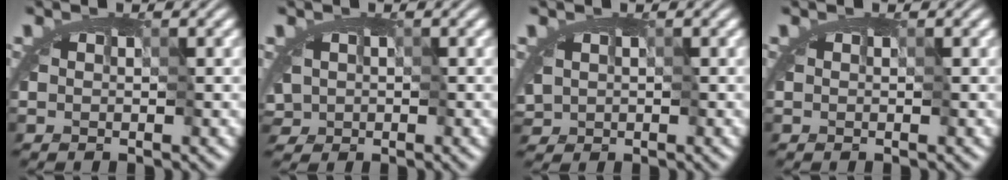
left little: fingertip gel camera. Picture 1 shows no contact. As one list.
[{"total": 2.1, "force": [-0.3, 1.7, 1.1], "torque": [-0.019, 0.008, -0.002]}, {"total": 1.5, "force": [0.2, 1.2, 0.9], "torque": [-0.019, 0.002, 0.006]}, {"total": 0.0}]